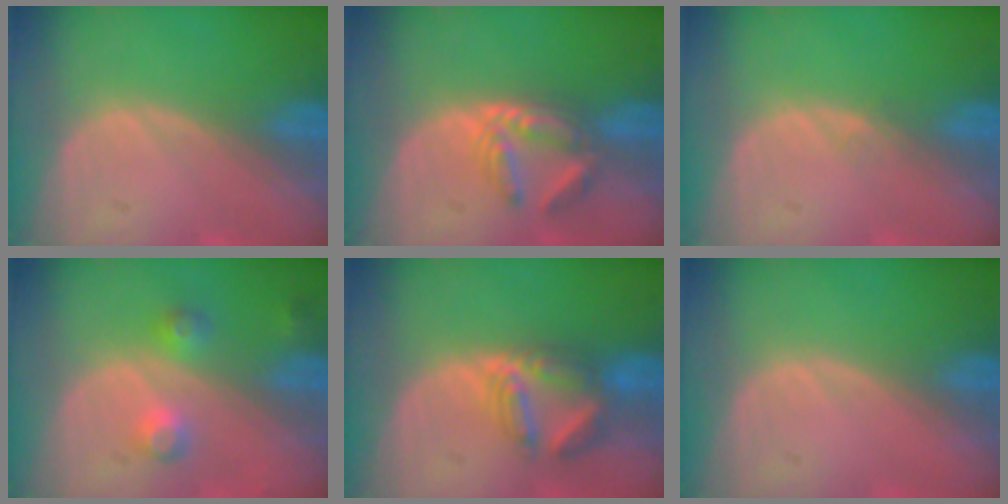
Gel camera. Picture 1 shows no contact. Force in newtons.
{"total": 5.8, "press": 4.9, "slide": 3.1}
{"total": 0.7, "press": 0.7, "slide": 0.1}
{"total": 3.7, "press": 3.7, "slide": 0.4}
{"total": 5.9, "press": 5.9, "slide": 0.3}
{"total": 0.0}